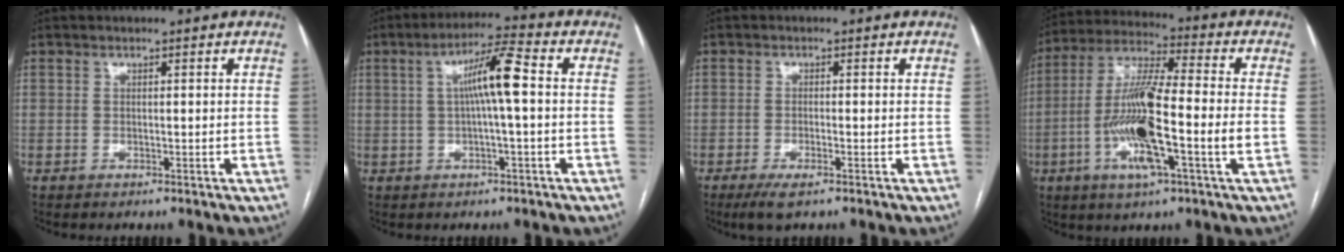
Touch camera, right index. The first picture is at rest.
{"total": 7.7, "force": [0.8, 0.3, 7.7], "torque": [-0.136, 0.019, 0.010]}
{"total": 3.3, "force": [-1.9, 0.5, 2.6], "torque": [-0.051, -0.009, -0.035]}
{"total": 15.5, "force": [-3.3, 0.9, 15.1], "torque": [-0.295, -0.003, -0.067]}